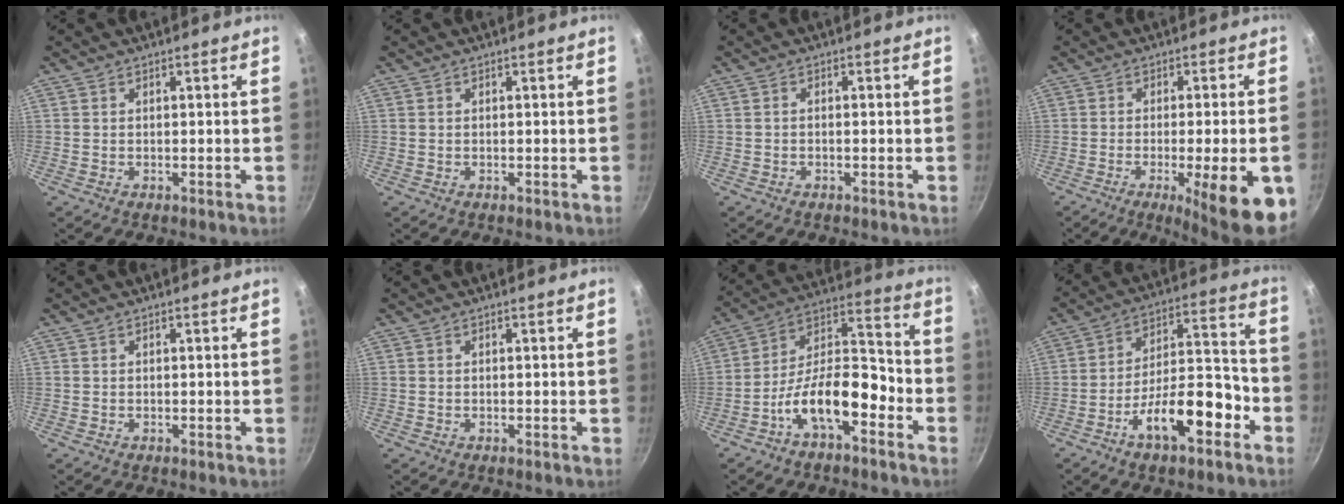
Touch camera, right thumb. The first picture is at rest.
{"total": 0.0}
{"total": 0.8, "force": [-0.5, 0.3, 0.6], "torque": [-0.015, 0.008, -0.009]}
{"total": 15.0, "force": [-5.6, 3.0, 13.6], "torque": [-0.168, 0.006, -0.073]}
{"total": 0.0}
{"total": 0.0}
{"total": 14.6, "force": [-7.1, 6.6, 10.9], "torque": [-0.158, 0.072, -0.136]}
{"total": 15.6, "force": [-7.8, 6.4, 11.9], "torque": [-0.158, 0.066, -0.128]}